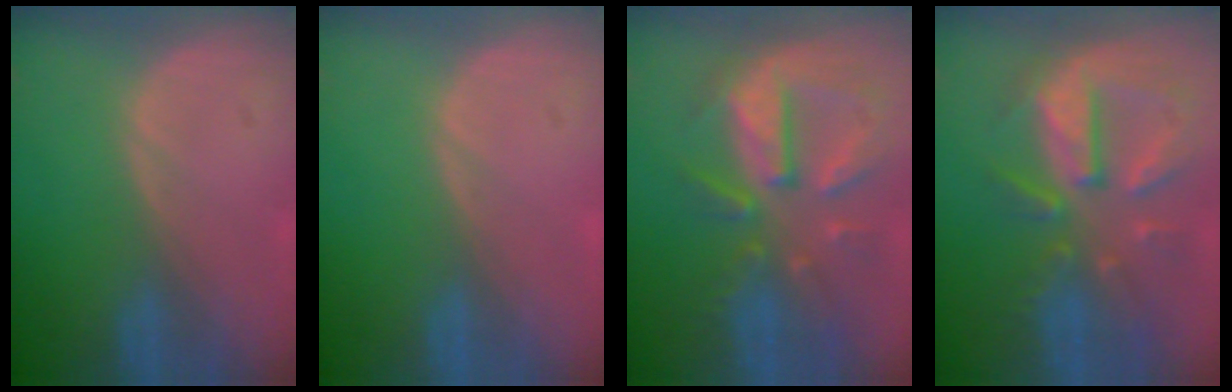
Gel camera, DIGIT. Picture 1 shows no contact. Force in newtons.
{"total": 0.0}
{"total": 10.7, "press": 9.5, "slide": 5.0}
{"total": 10.7, "press": 9.5, "slide": 5.0}